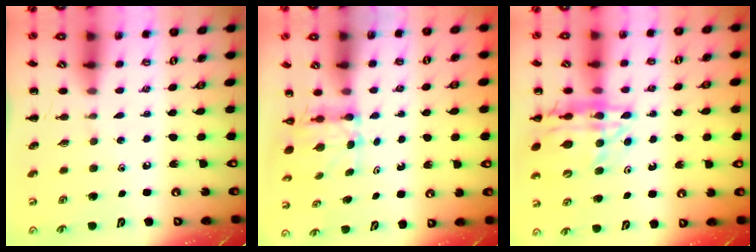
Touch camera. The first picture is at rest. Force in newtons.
{"total": 5.1, "press": 5.1, "slide": 0.5}
{"total": 16.8, "press": 16.3, "slide": 4.0}